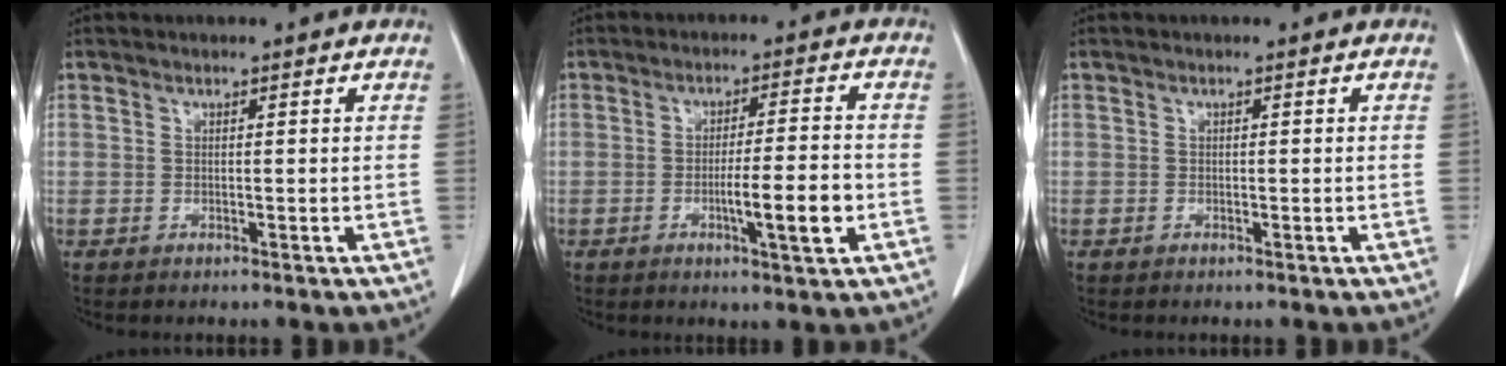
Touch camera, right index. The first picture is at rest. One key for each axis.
{"total": 7.1, "fx": -2.1, "fy": 0.2, "fz": 6.8, "tx": -0.106, "ty": -0.007, "tz": -0.033}
{"total": 0.0}